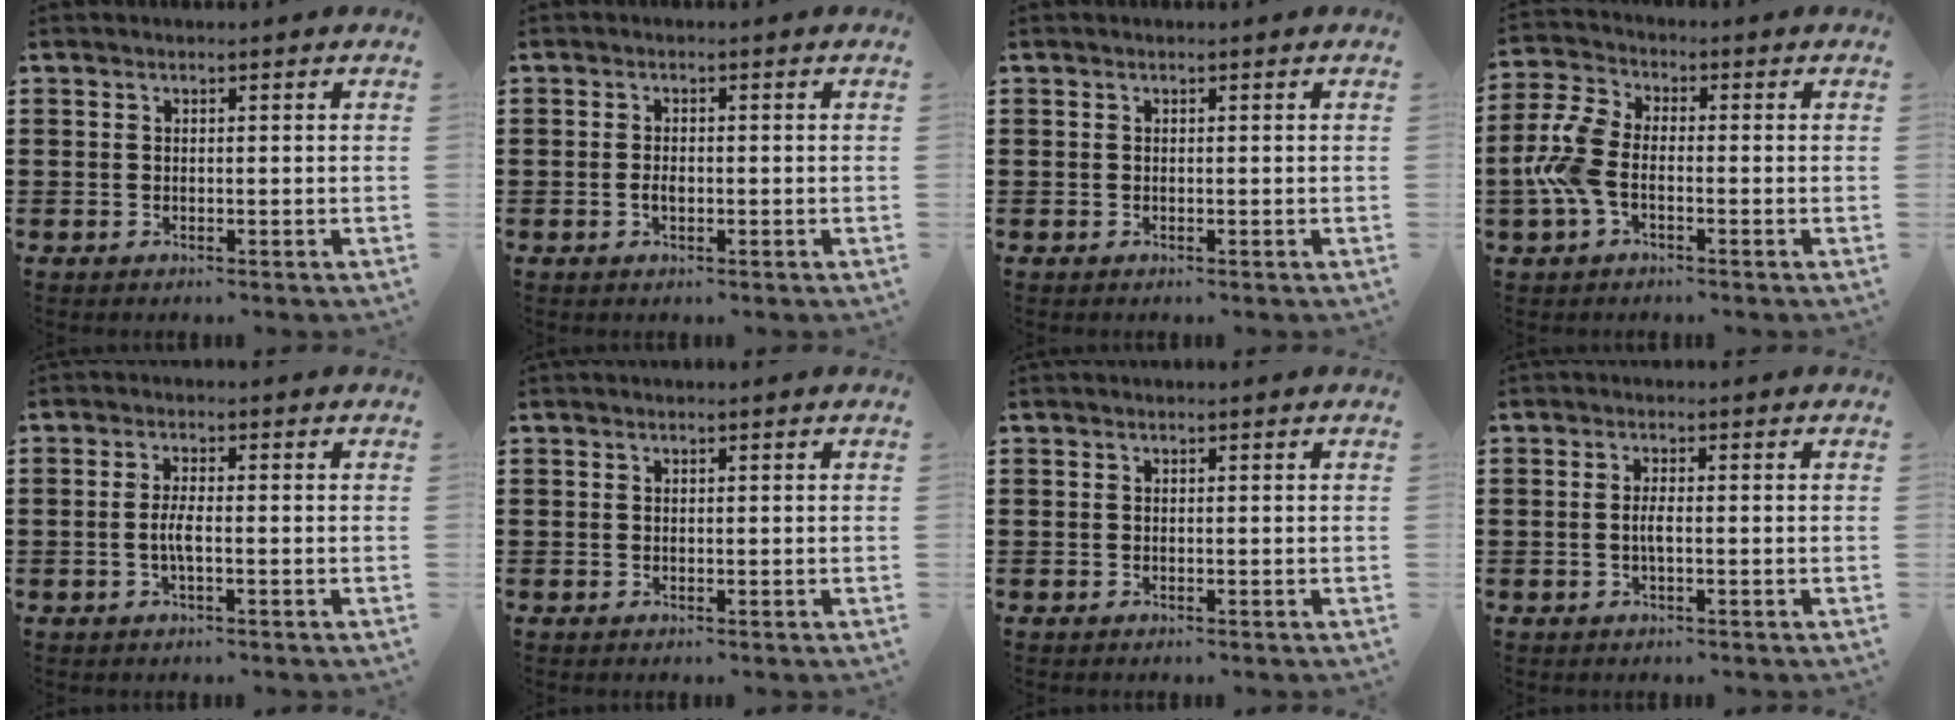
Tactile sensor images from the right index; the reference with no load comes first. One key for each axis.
{"total": 1.6, "fx": -0.2, "fy": 0.8, "fz": 1.4, "tx": -0.028, "ty": 0.002, "tz": -0.005}
{"total": 0.0}
{"total": 7.6, "fx": -1.9, "fy": 4.2, "fz": 6.1, "tx": -0.160, "ty": -0.007, "tz": -0.043}
{"total": 2.8, "fx": -0.8, "fy": 0.3, "fz": 2.6, "tx": -0.062, "ty": -0.008, "tz": -0.019}
{"total": 0.0}
{"total": 0.0}
{"total": 1.8, "fx": -0.4, "fy": 0.2, "fz": 1.7, "tx": -0.041, "ty": -0.005, "tz": -0.010}